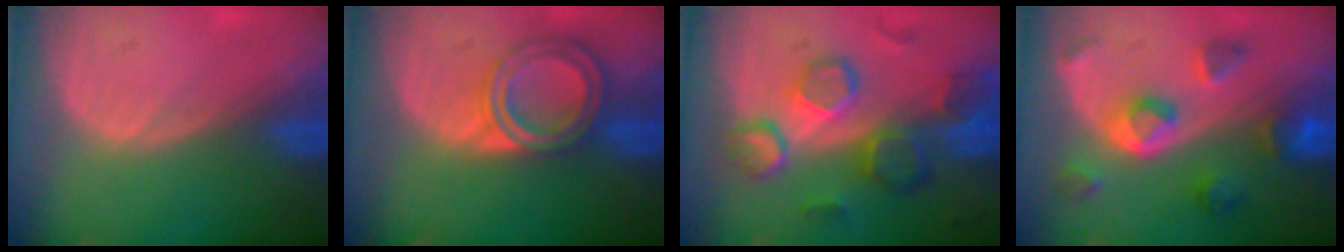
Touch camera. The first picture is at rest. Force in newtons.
{"total": 6.8, "press": 6.1, "slide": 3.1}
{"total": 10.3, "press": 9.1, "slide": 4.9}
{"total": 7.7, "press": 6.8, "slide": 3.5}